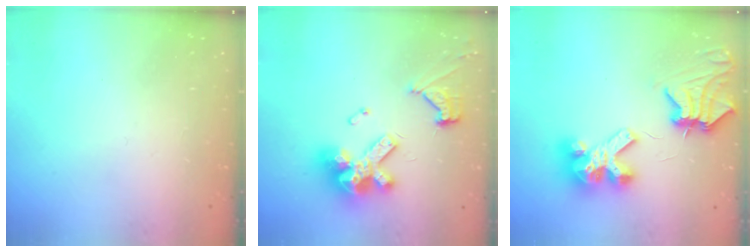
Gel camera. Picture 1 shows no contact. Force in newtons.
{"total": 15.0, "press": 14.9, "slide": 1.6}
{"total": 10.0, "press": 10.0, "slide": 1.0}